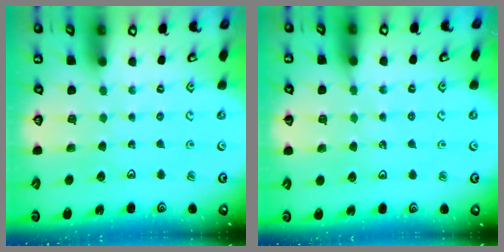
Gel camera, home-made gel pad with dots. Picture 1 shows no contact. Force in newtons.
{"total": 3.8, "press": 3.7, "slide": 0.6}